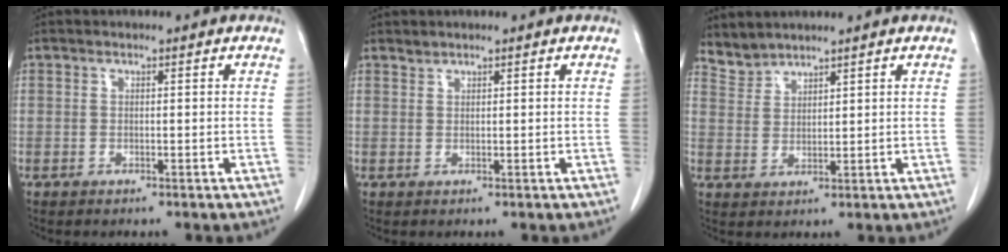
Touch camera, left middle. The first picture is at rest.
{"total": 0.7, "force": [0.7, 0.0, -0.1], "torque": [-0.001, -0.001, 0.013]}
{"total": 3.2, "force": [3.1, 0.5, -0.5], "torque": [0.005, 0.007, 0.070]}